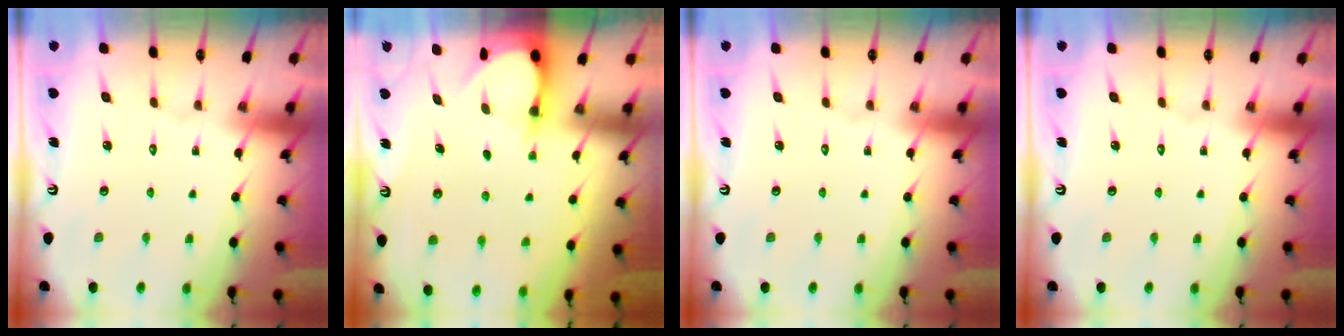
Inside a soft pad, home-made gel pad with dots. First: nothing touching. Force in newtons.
{"total": 3.1, "press": 3.1, "slide": 0.3}
{"total": 0.0}
{"total": 0.0}